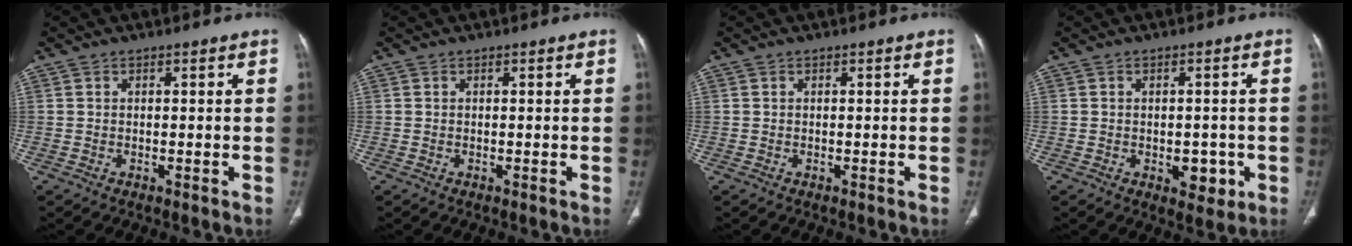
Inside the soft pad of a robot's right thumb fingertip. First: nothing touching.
{"total": 0.0}
{"total": 0.0}
{"total": 4.8, "force": [-1.3, 3.0, 3.5], "torque": [-0.021, 0.001, -0.009]}